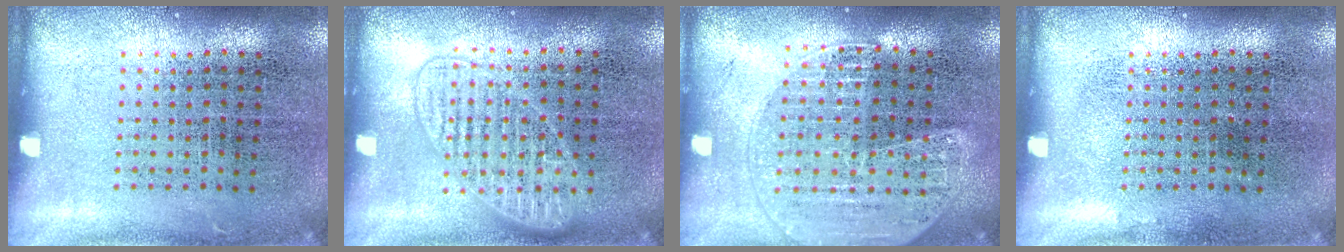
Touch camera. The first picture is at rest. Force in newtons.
{"total": 1.3, "press": 1.3, "slide": 0.3}
{"total": 1.7, "press": 1.6, "slide": 0.6}
{"total": 0.0}